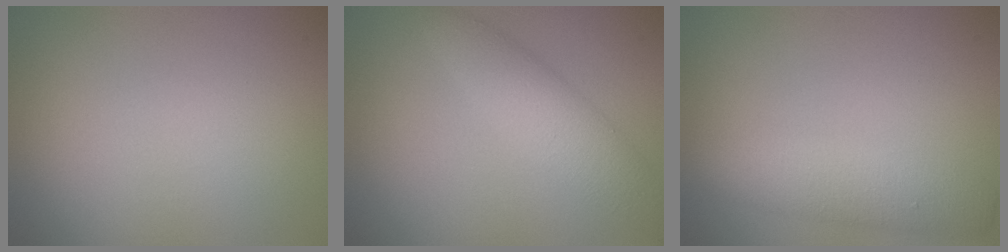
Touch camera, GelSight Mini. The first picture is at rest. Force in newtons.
{"total": 3.9, "press": 3.9, "slide": 0.1}
{"total": 4.1, "press": 4.1, "slide": 0.2}